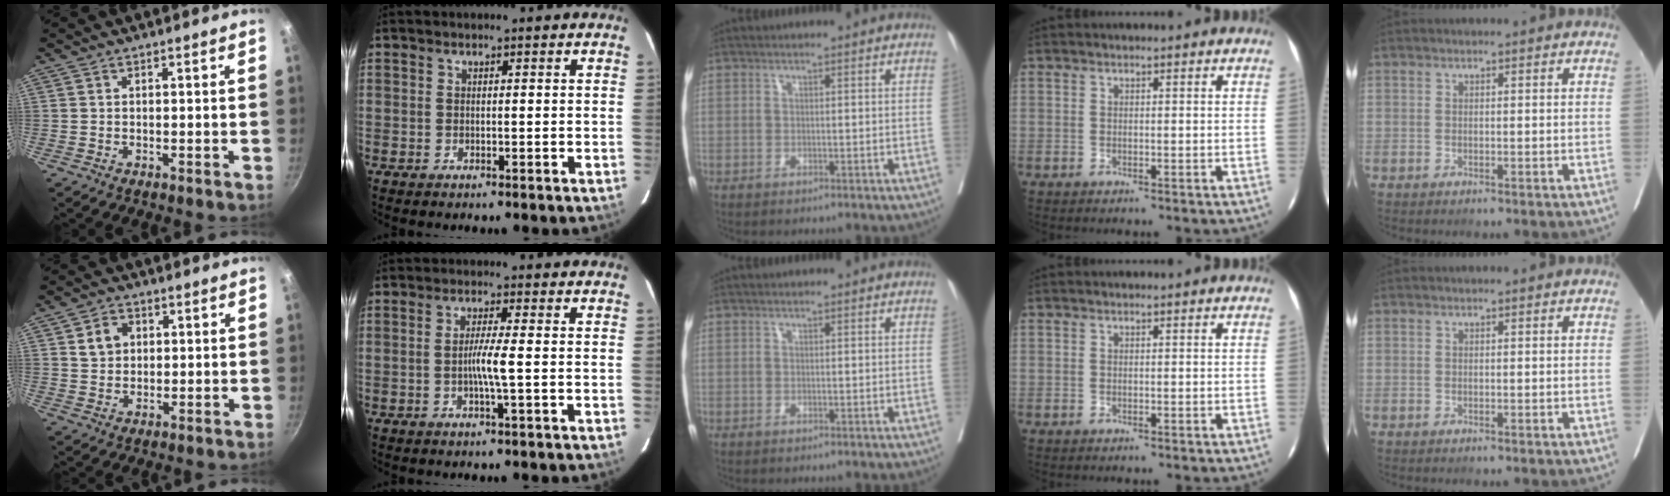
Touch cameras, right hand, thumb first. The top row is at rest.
{"thumb": {"total": 5.0, "force": [1.5, 4.0, 2.5], "torque": [-0.024, -0.002, 0.025]}, "index": {"total": 3.5, "force": [-0.6, -0.6, 3.4], "torque": [-0.065, -0.003, -0.012]}}